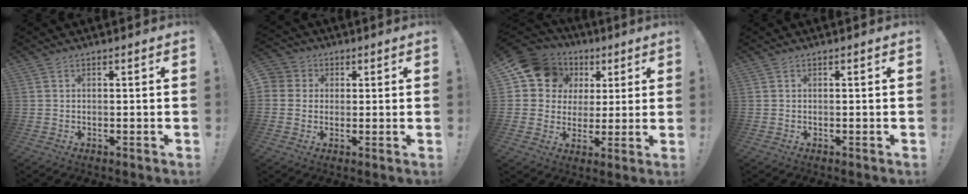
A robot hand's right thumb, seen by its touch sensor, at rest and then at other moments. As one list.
[{"total": 5.1, "force": [0.4, 4.9, 1.4], "torque": [-0.027, 0.002, 0.007]}, {"total": 12.7, "force": [5.9, 10.5, 4.1], "torque": [-0.060, -0.030, 0.122]}, {"total": 0.0}]